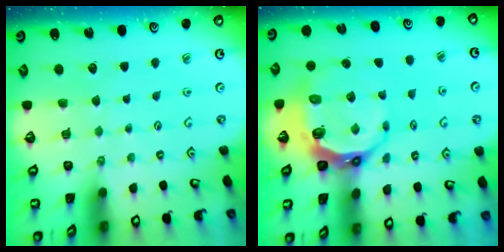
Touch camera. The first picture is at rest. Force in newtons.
{"total": 10.7, "press": 9.9, "slide": 4.0}